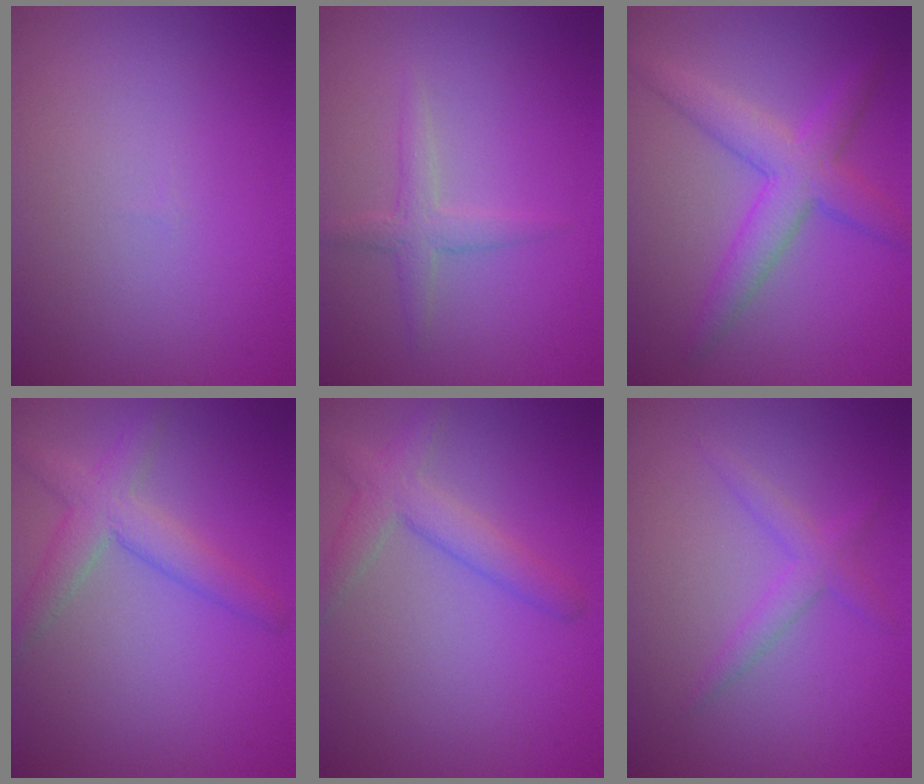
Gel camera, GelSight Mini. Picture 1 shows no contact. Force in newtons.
{"total": 1.9, "press": 1.9, "slide": 0.1}
{"total": 4.7, "press": 4.7, "slide": 0.1}
{"total": 3.6, "press": 3.6, "slide": 0.1}
{"total": 3.2, "press": 3.2, "slide": 0.2}
{"total": 1.9, "press": 1.9, "slide": 0.0}